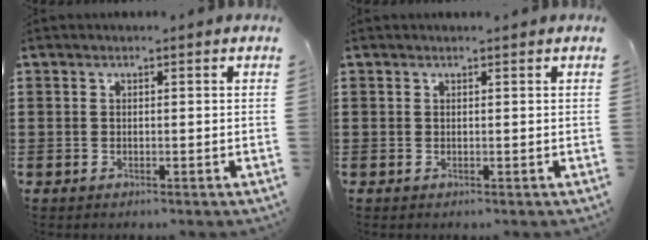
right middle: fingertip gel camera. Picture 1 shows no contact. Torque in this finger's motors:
{"motor_torque": [-0.07, -0.17, -0.11, -0.01]}